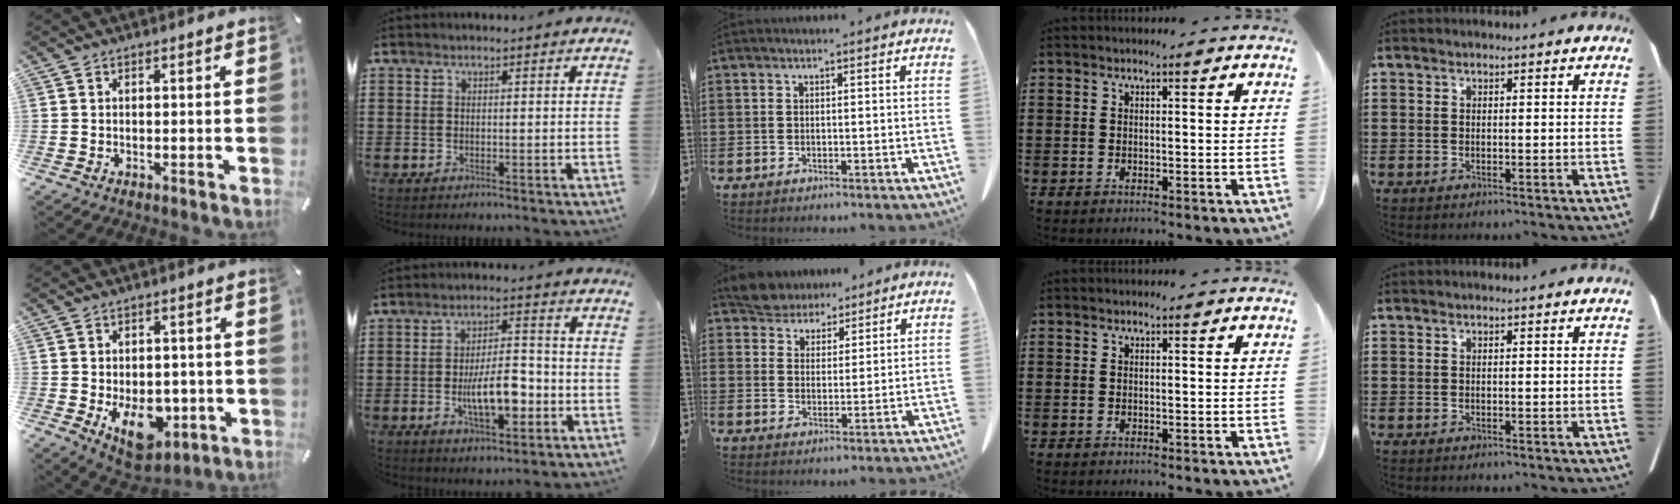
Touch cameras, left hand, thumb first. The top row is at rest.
{"thumb": {"total": 11.5, "force": [-3.1, 7.6, 8.0], "torque": [-0.116, -0.004, -0.050]}, "index": {"total": 9.2, "force": [-2.6, 3.7, 8.0], "torque": [-0.136, -0.005, -0.051]}, "middle": {"total": 5.3, "force": [4.9, 2.0, 0.0], "torque": [-0.026, -0.016, 0.092]}}